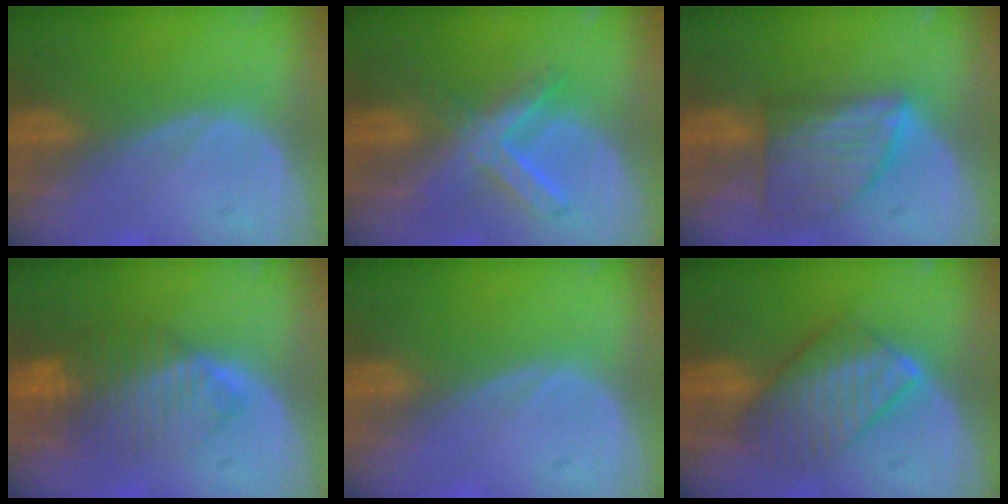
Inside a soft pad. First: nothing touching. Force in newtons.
{"total": 6.9, "press": 6.2, "slide": 3.1}
{"total": 7.7, "press": 7.0, "slide": 3.1}
{"total": 8.4, "press": 7.1, "slide": 4.4}
{"total": 0.0}
{"total": 7.4, "press": 7.4, "slide": 0.1}